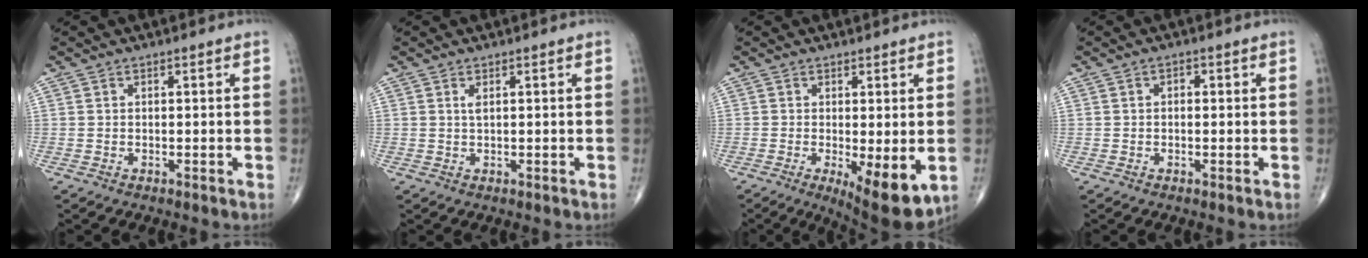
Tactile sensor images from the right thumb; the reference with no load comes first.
{"total": 1.0, "force": [0.4, 0.2, 0.9], "torque": [-0.022, 0.000, 0.007]}
{"total": 9.5, "force": [-2.3, 2.9, 8.7], "torque": [-0.123, -0.025, -0.028]}
{"total": 1.0, "force": [0.1, 0.6, 0.7], "torque": [-0.011, 0.003, -0.002]}